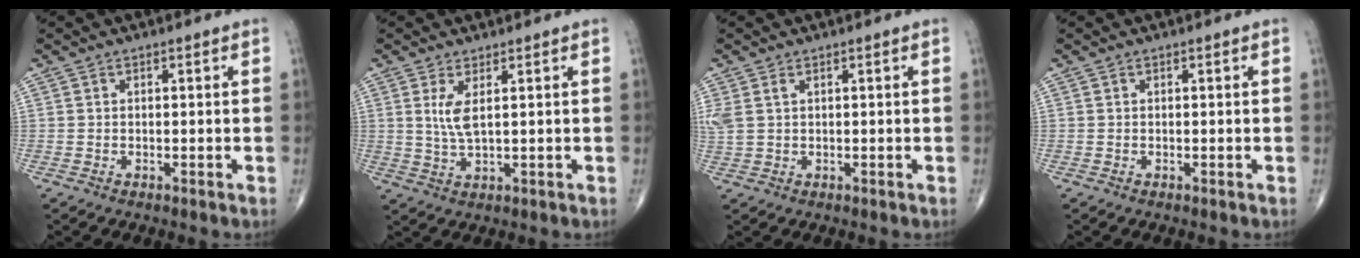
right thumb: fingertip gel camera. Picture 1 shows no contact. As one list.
[{"total": 4.1, "force": [1.2, 1.0, 3.7], "torque": [-0.081, -0.014, 0.031]}, {"total": 3.4, "force": [1.2, 1.9, 2.5], "torque": [-0.077, 0.013, 0.035]}, {"total": 0.0}]